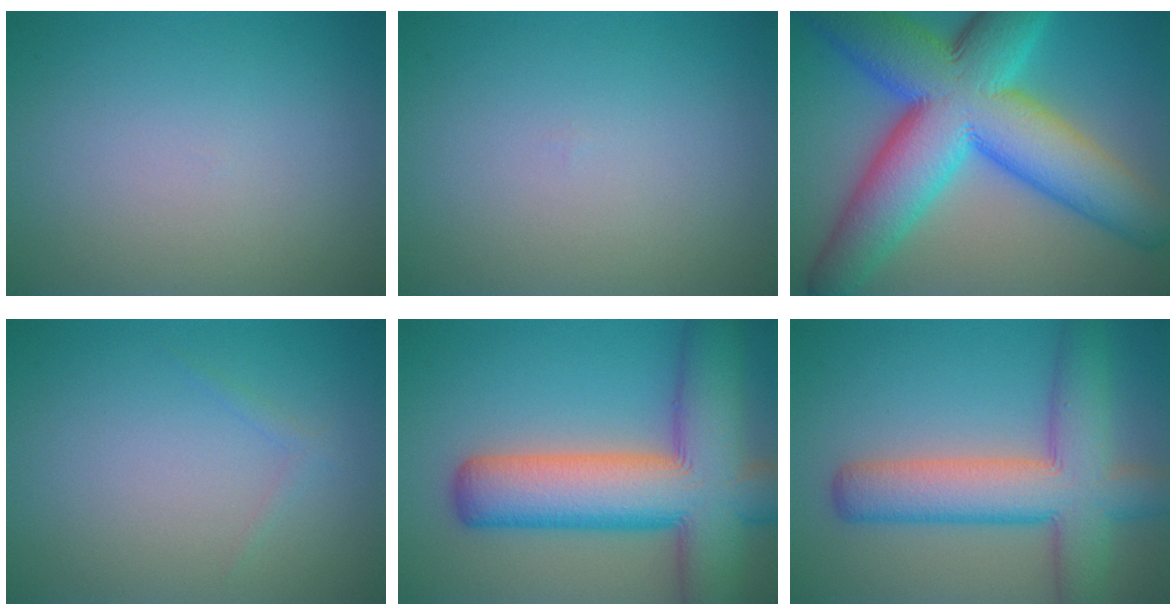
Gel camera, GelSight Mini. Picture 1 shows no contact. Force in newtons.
{"total": 0.0}
{"total": 15.8, "press": 15.8, "slide": 0.1}
{"total": 0.7, "press": 0.7, "slide": 0.1}
{"total": 13.0, "press": 13.0, "slide": 0.6}
{"total": 8.3, "press": 8.3, "slide": 0.3}